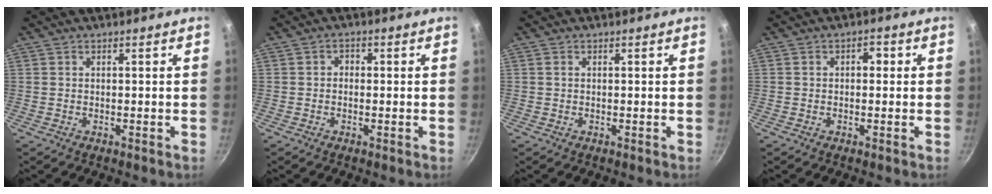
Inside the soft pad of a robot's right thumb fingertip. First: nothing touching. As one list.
[{"total": 1.6, "force": [-0.3, 1.4, 0.8], "torque": [-0.005, 0.005, -0.008]}, {"total": 0.0}, {"total": 2.2, "force": [0.1, 1.5, 1.5], "torque": [-0.011, 0.006, -0.003]}]